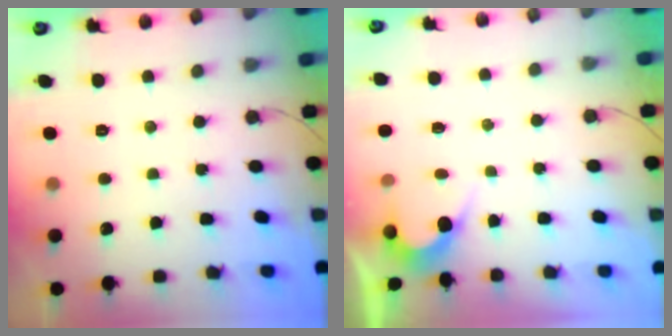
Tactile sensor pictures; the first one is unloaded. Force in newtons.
{"total": 2.6, "press": 2.6, "slide": 0.1}